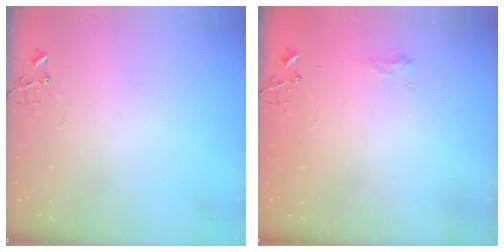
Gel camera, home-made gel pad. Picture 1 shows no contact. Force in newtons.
{"total": 7.5, "press": 7.4, "slide": 0.8}